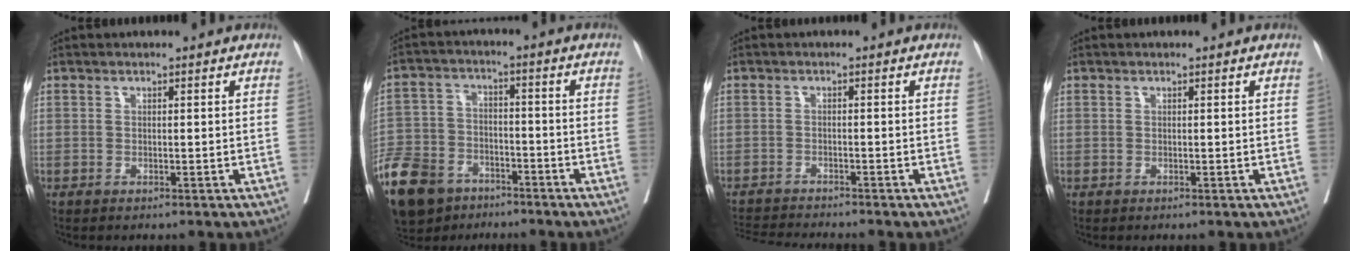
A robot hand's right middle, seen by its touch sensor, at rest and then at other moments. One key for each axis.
{"total": 15.3, "fx": -10.7, "fy": 8.6, "fz": 6.9, "tx": -0.164, "ty": -0.010, "tz": -0.187}
{"total": 5.9, "fx": -5.7, "fy": -0.8, "fz": 1.2, "tx": -0.018, "ty": -0.015, "tz": -0.096}
{"total": 0.0}